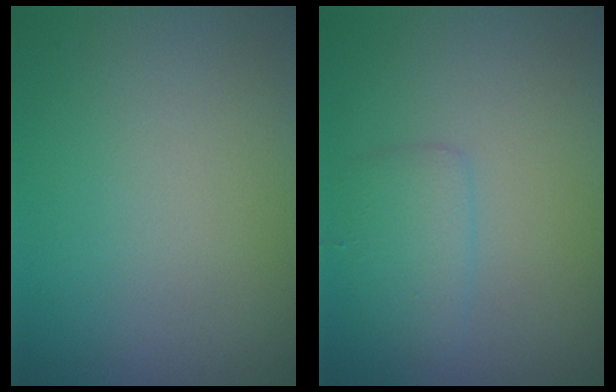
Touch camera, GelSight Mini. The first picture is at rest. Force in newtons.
{"total": 2.1, "press": 2.1, "slide": 0.2}